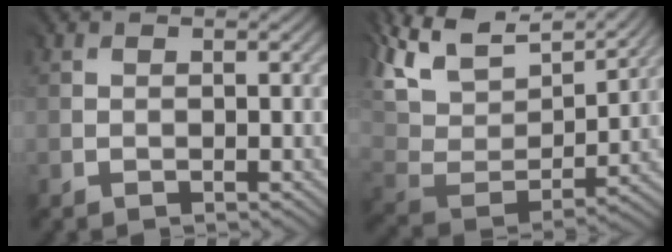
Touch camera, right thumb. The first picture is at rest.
{"total": 14.1, "force": [10.6, 6.0, 7.1], "torque": [-0.191, 0.037, 0.173]}